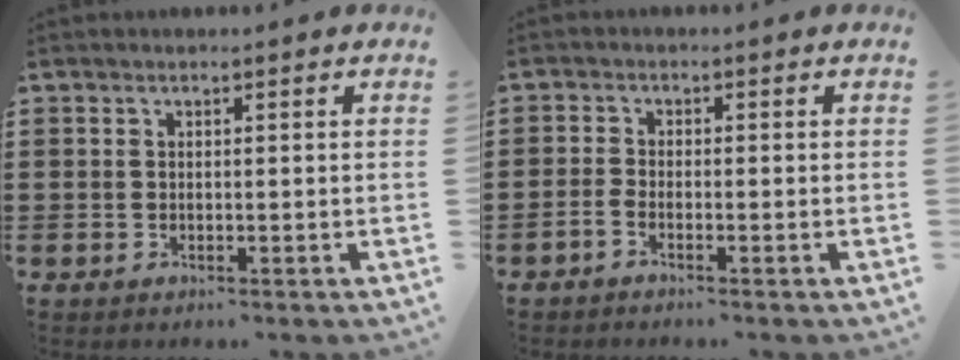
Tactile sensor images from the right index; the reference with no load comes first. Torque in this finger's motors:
{"motor_torque": [0.25, 0.82, -0.09, -0.02]}